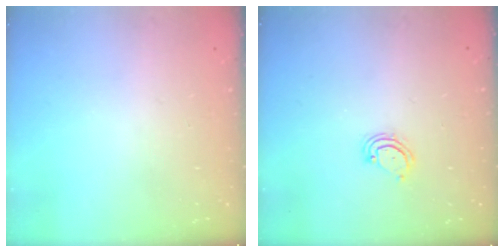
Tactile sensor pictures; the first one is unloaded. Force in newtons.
{"total": 4.6, "press": 4.6, "slide": 0.4}